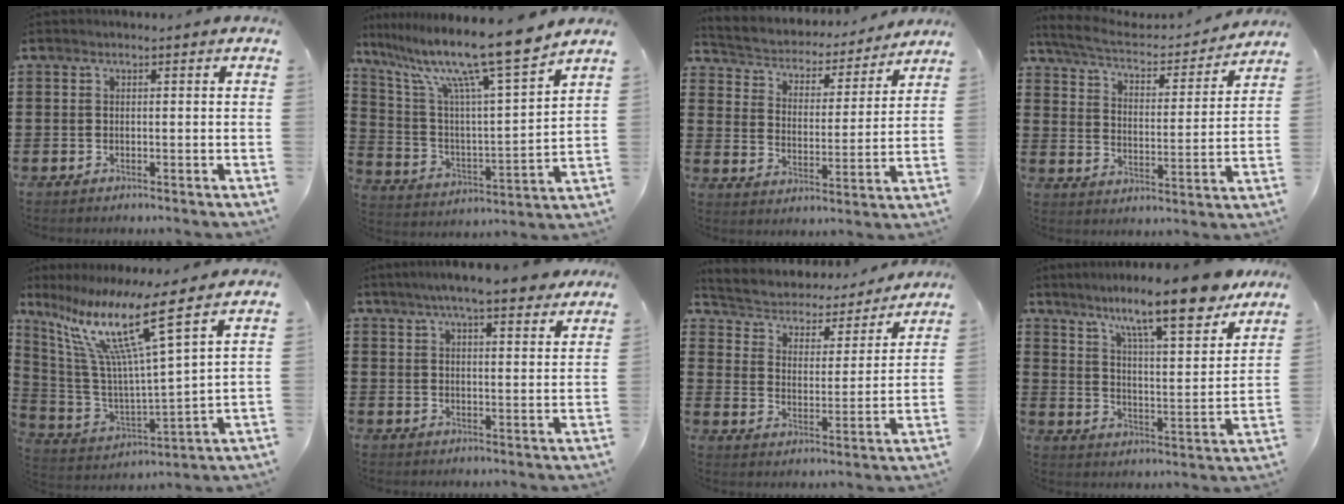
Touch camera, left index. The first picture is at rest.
{"total": 13.7, "force": [10.8, 0.2, 8.5], "torque": [-0.194, -0.069, 0.174]}
{"total": 3.6, "force": [3.5, 0.8, 0.2], "torque": [-0.029, -0.032, 0.051]}
{"total": 5.5, "force": [5.0, 0.9, 2.1], "torque": [-0.067, -0.032, 0.081]}
{"total": 14.3, "force": [8.5, 0.9, 11.4], "torque": [-0.260, -0.053, 0.127]}
{"total": 6.6, "force": [5.7, 0.7, 3.3], "torque": [-0.073, -0.013, 0.100]}
{"total": 3.5, "force": [3.3, 1.1, 0.2], "torque": [-0.028, -0.029, 0.048]}
{"total": 12.0, "force": [9.7, 1.0, 7.0], "torque": [-0.131, -0.052, 0.160]}